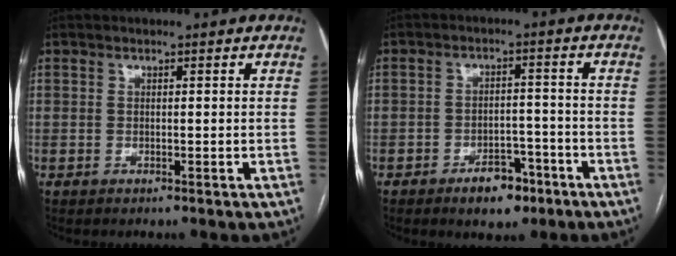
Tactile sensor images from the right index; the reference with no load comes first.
{"total": 6.0, "force": [-3.9, 3.1, 3.4], "torque": [-0.042, 0.008, -0.055]}